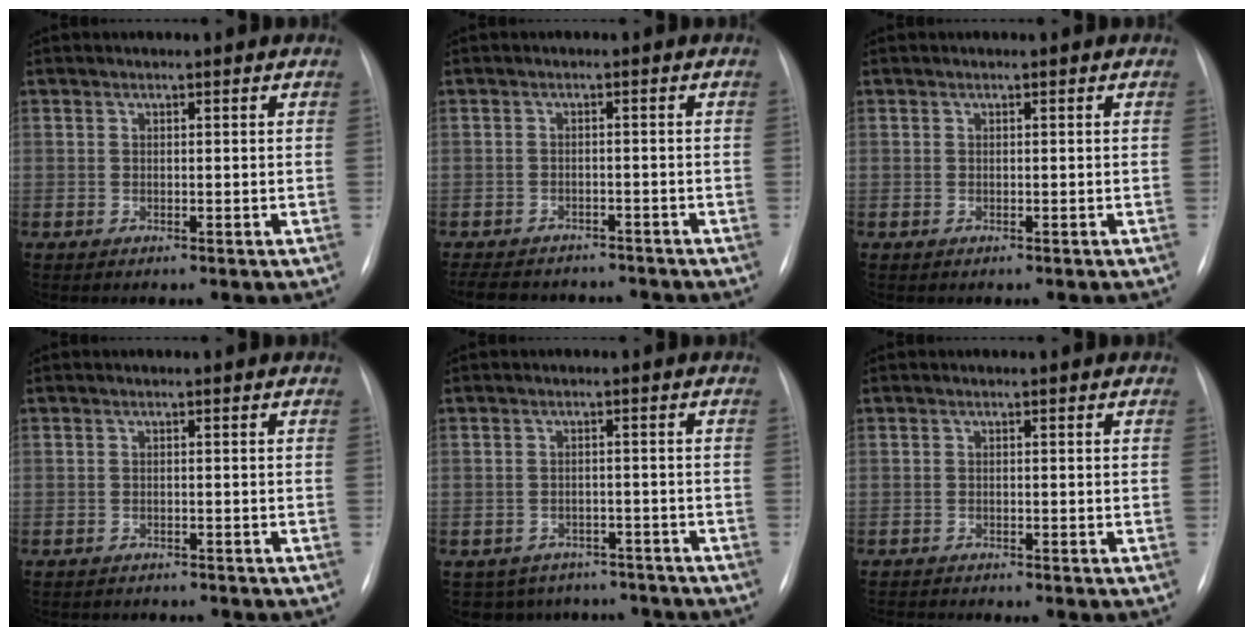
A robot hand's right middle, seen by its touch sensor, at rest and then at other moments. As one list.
[{"total": 11.8, "force": [-10.4, 4.2, 3.5], "torque": [-0.070, 0.007, -0.131]}, {"total": 0.0}, {"total": 4.2, "force": [-4.0, 1.3, 0.8], "torque": [-0.006, -0.003, -0.050]}, {"total": 9.4, "force": [-8.2, 4.6, 0.5], "torque": [-0.006, 0.020, -0.094]}, {"total": 2.1, "force": [-1.9, -0.9, 0.0], "torque": [-0.001, -0.010, -0.035]}]